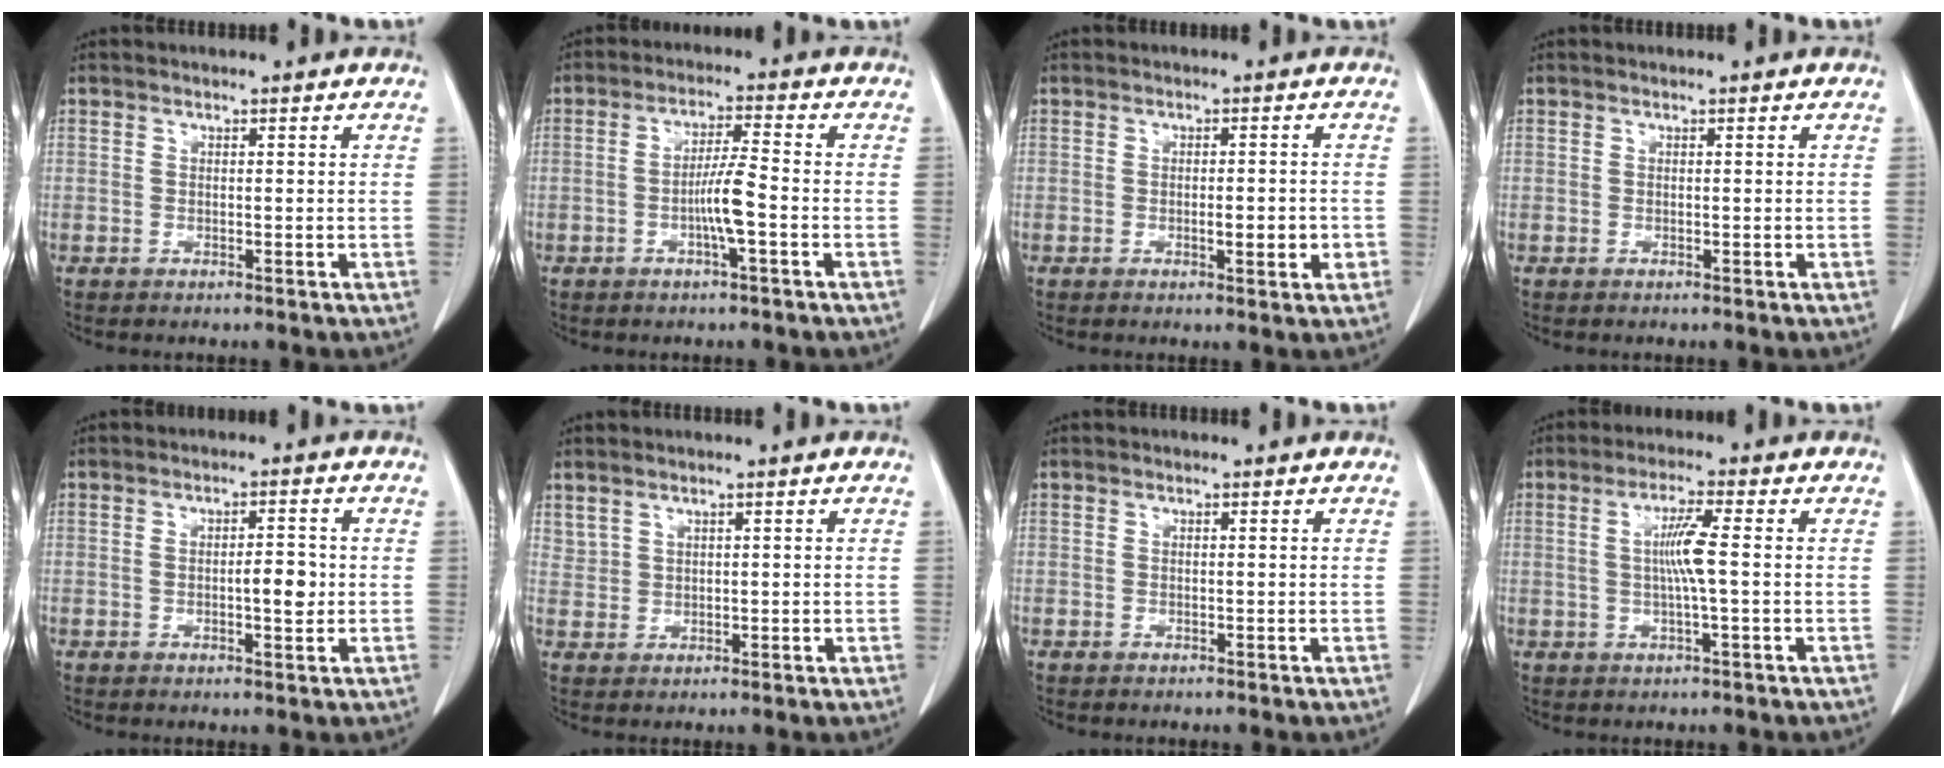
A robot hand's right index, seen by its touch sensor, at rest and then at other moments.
{"total": 7.9, "force": [-2.4, -0.2, 7.6], "torque": [-0.149, 0.004, -0.046]}
{"total": 3.4, "force": [-0.8, 0.8, 3.2], "torque": [-0.049, -0.002, -0.009]}
{"total": 0.0}
{"total": 4.0, "force": [-0.3, 1.2, 3.9], "torque": [-0.062, 0.001, -0.002]}
{"total": 2.2, "force": [1.8, 1.2, 0.5], "torque": [-0.010, 0.005, 0.042]}
{"total": 0.0}
{"total": 5.1, "force": [0.3, -0.3, 5.1], "torque": [-0.096, 0.000, 0.006]}